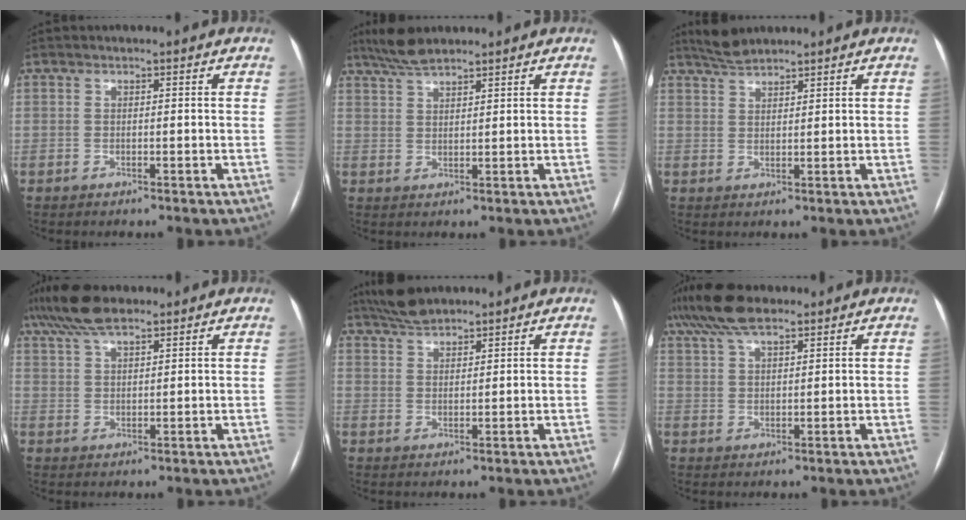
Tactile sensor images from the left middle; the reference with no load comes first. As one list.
[{"total": 4.7, "force": [4.2, 0.7, 2.1], "torque": [-0.050, 0.016, 0.083]}, {"total": 3.7, "force": [3.5, 0.5, 0.9], "torque": [-0.025, 0.013, 0.071]}, {"total": 8.1, "force": [6.3, 2.1, 4.7], "torque": [-0.096, 0.030, 0.116]}, {"total": 4.8, "force": [4.4, 1.0, 1.7], "torque": [-0.041, 0.017, 0.086]}, {"total": 9.4, "force": [7.2, 2.8, 5.5], "torque": [-0.114, 0.041, 0.134]}]